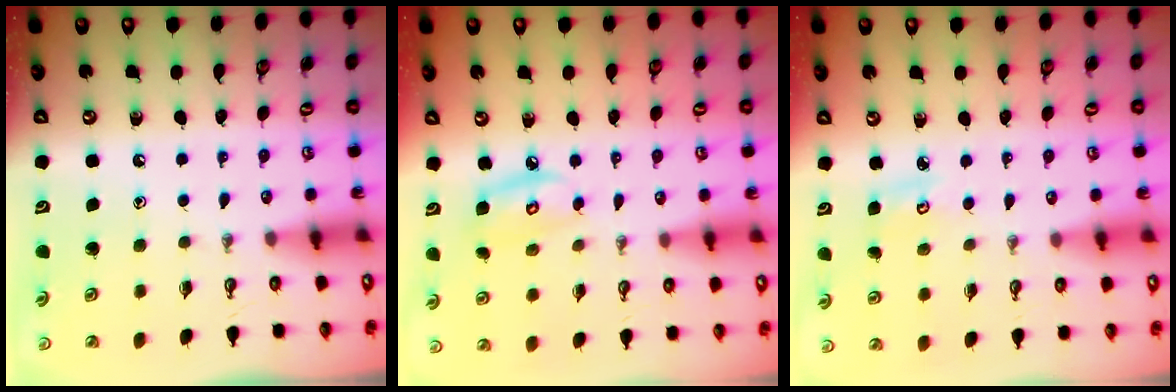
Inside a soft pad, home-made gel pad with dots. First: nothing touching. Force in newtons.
{"total": 7.1, "press": 7.0, "slide": 0.5}
{"total": 4.1, "press": 4.1, "slide": 0.3}